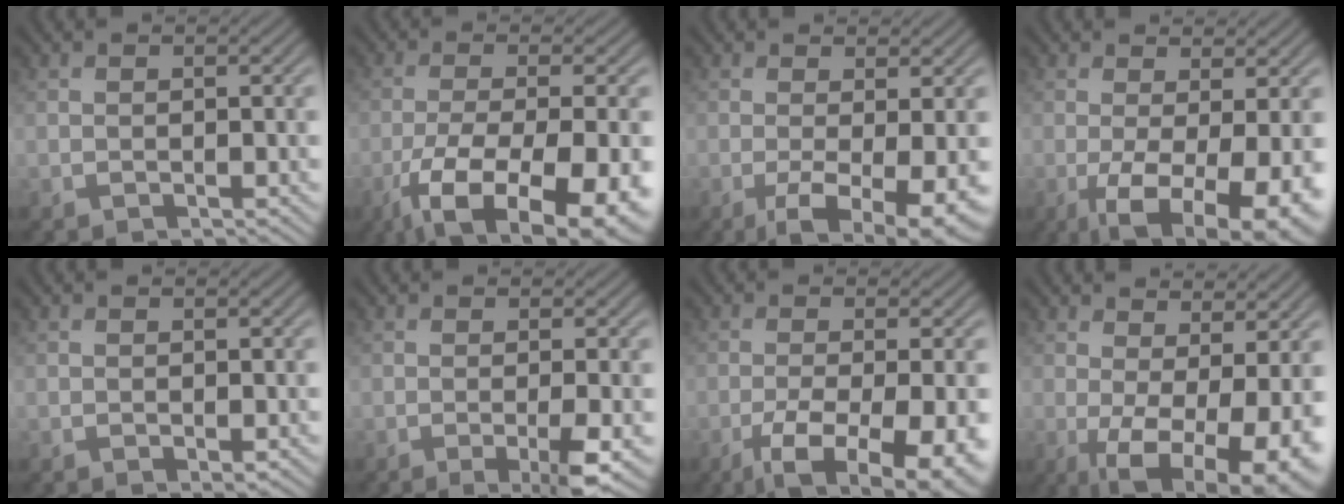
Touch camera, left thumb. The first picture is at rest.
{"total": 14.5, "force": [-7.4, 5.0, 11.5], "torque": [-0.220, -0.034, -0.112]}
{"total": 6.6, "force": [-2.2, 1.6, 6.0], "torque": [-0.101, -0.005, -0.033]}
{"total": 9.8, "force": [-2.8, 3.2, 8.8], "torque": [-0.153, -0.014, -0.035]}
{"total": 0.6, "force": [0.0, 0.3, 0.5], "torque": [-0.006, -0.004, -0.001]}
{"total": 4.1, "force": [-1.1, 0.5, 3.9], "torque": [-0.068, -0.002, -0.021]}
{"total": 11.2, "force": [-5.3, 3.6, 9.2], "torque": [-0.161, -0.022, -0.073]}
{"total": 11.6, "force": [-1.5, 4.7, 10.5], "torque": [-0.163, -0.004, -0.014]}